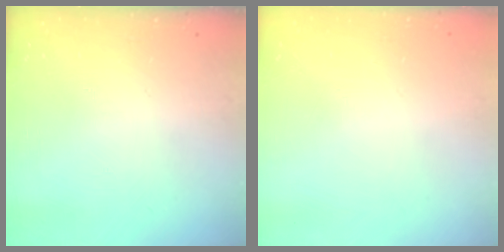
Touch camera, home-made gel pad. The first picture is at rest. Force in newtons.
{"total": 0.0}